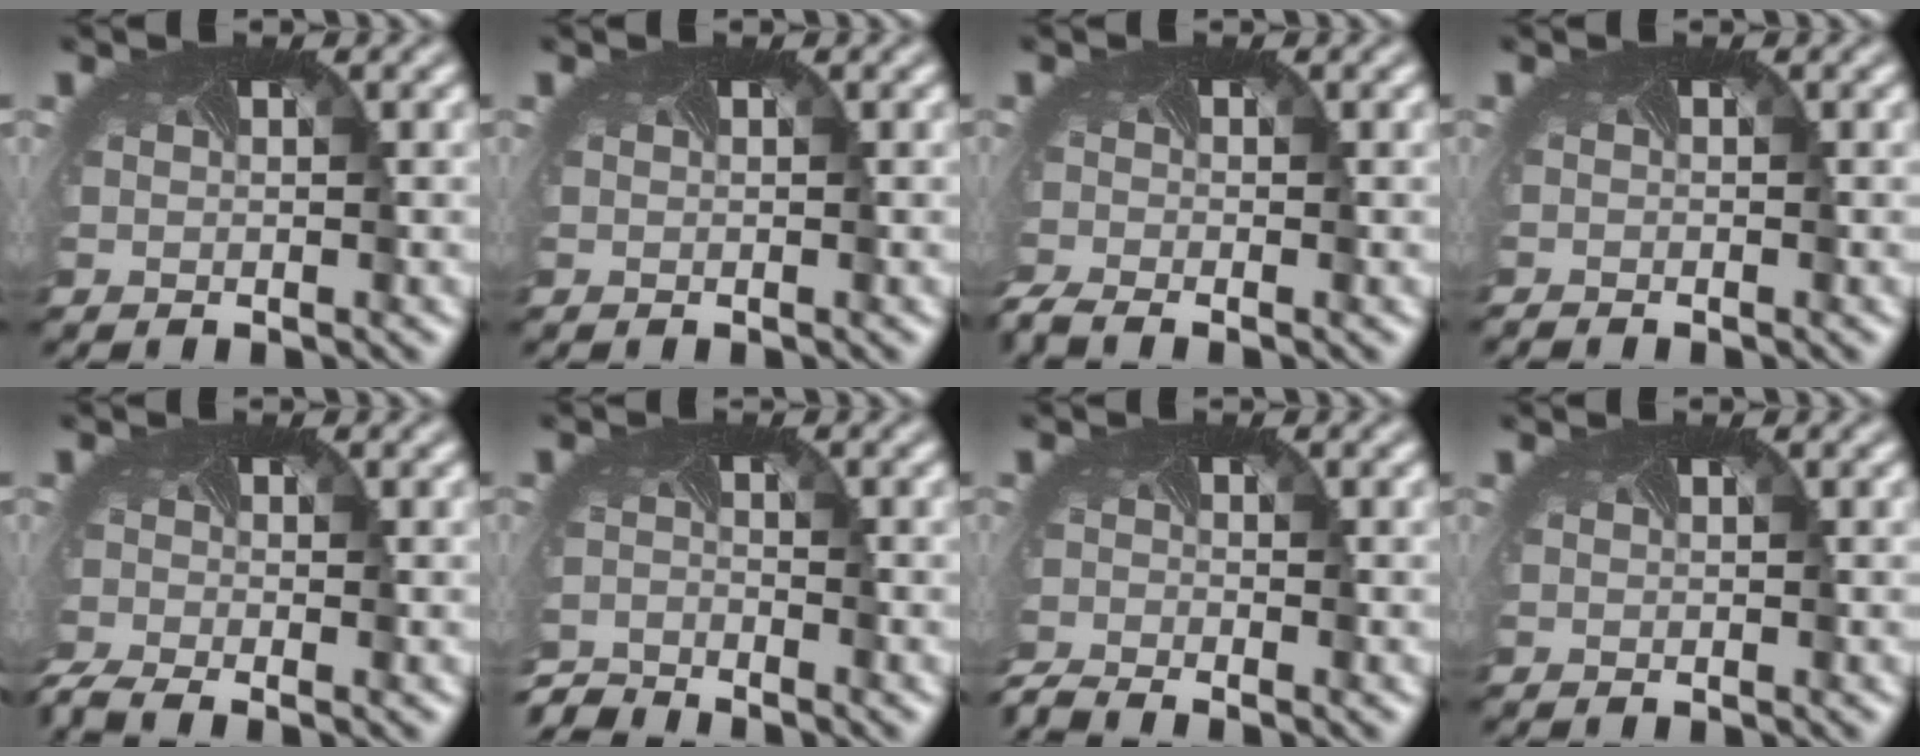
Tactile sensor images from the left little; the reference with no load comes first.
{"total": 0.0}
{"total": 2.8, "force": [-2.5, 0.6, 1.2], "torque": [-0.037, -0.021, -0.051]}
{"total": 0.8, "force": [-0.7, -0.4, -0.3], "torque": [0.001, -0.006, -0.013]}
{"total": 3.7, "force": [-3.1, 0.8, 1.8], "torque": [-0.050, -0.024, -0.065]}
{"total": 3.8, "force": [-3.7, 0.0, -0.2], "torque": [-0.011, -0.023, -0.077]}
{"total": 2.7, "force": [-2.6, -0.1, 0.2], "torque": [-0.015, -0.022, -0.058]}
{"total": 0.0}